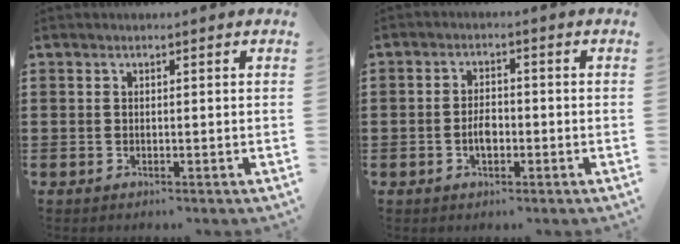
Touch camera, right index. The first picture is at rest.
{"total": 3.1, "force": [-0.8, 1.8, 2.4], "torque": [-0.054, 0.001, -0.017]}